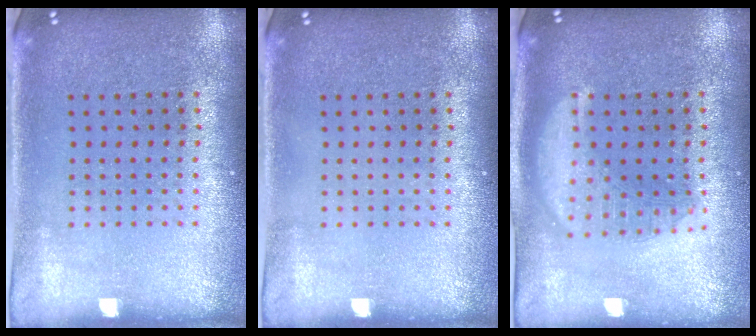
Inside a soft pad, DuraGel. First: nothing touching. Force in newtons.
{"total": 0.0}
{"total": 2.9, "press": 2.9, "slide": 0.3}